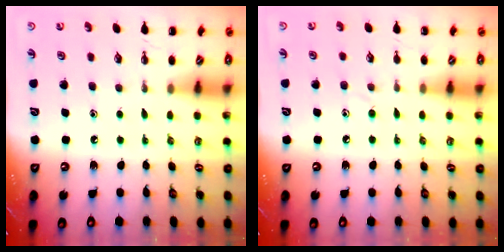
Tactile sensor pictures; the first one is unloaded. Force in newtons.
{"total": 6.5, "press": 6.1, "slide": 2.2}